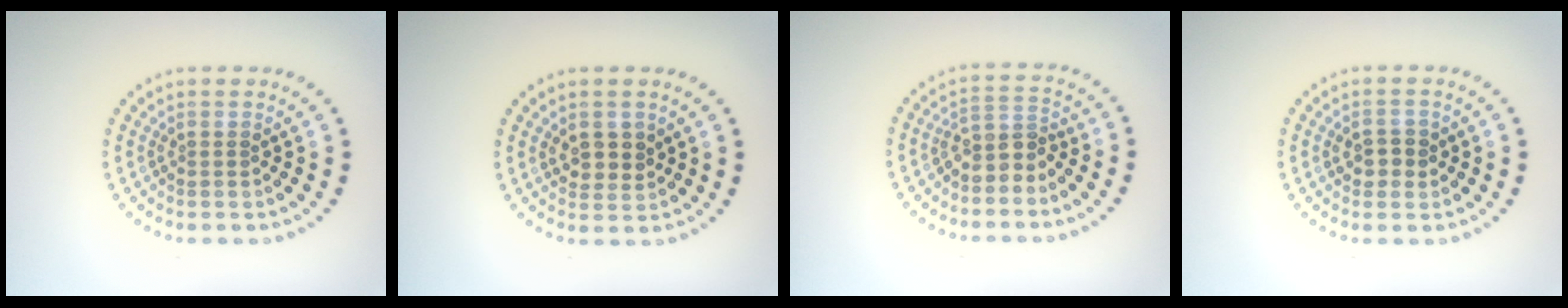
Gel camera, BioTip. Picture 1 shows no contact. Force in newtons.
{"total": 2.2, "press": 2.1, "slide": 0.7}
{"total": 2.5, "press": 1.9, "slide": 1.6}
{"total": 2.2, "press": 2.2, "slide": 0.3}